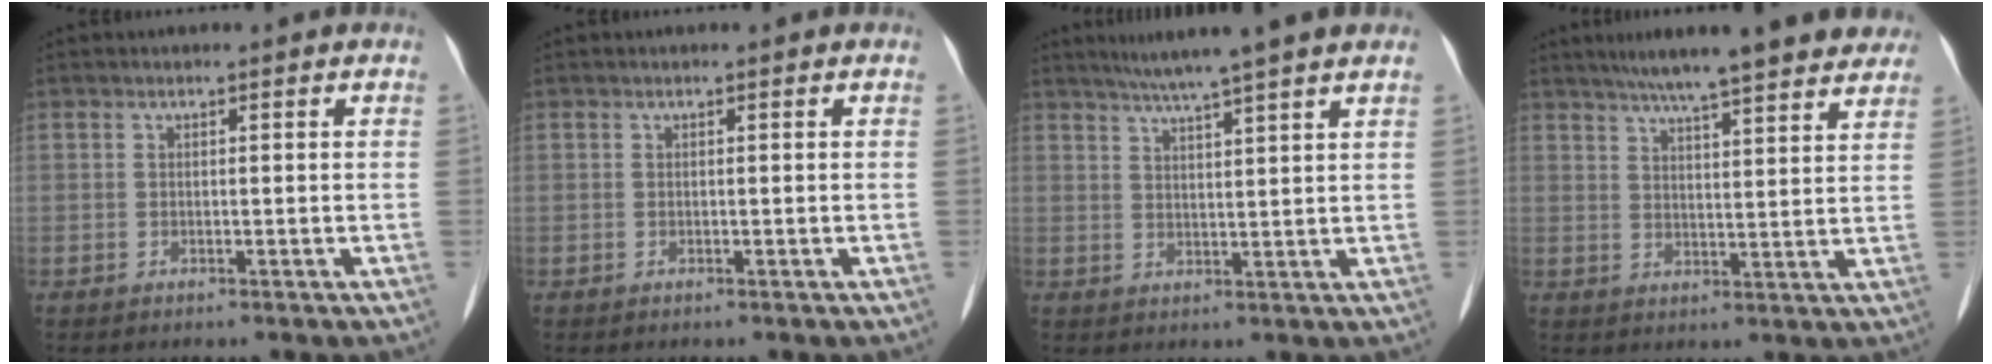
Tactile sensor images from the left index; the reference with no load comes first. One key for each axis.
{"total": 0.0}
{"total": 7.5, "fx": 6.2, "fy": -1.2, "fz": 4.1, "tx": -0.067, "ty": 0.015, "tz": 0.092}
{"total": 17.4, "fx": 14.7, "fy": 2.7, "fz": 8.9, "tx": -0.126, "ty": 0.026, "tz": 0.191}